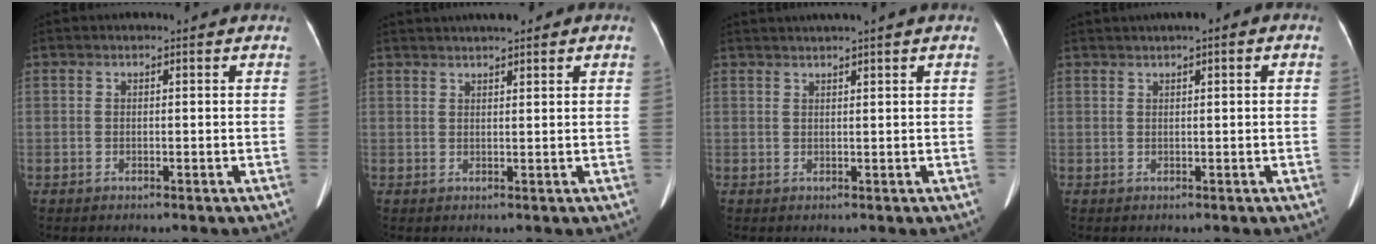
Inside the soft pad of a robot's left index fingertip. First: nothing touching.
{"total": 4.6, "force": [3.6, 0.9, 2.7], "torque": [-0.038, 0.029, 0.056]}
{"total": 2.8, "force": [2.4, -0.6, 1.4], "torque": [-0.014, 0.024, 0.043]}
{"total": 2.4, "force": [1.1, 0.7, 2.0], "torque": [-0.033, 0.022, 0.018]}